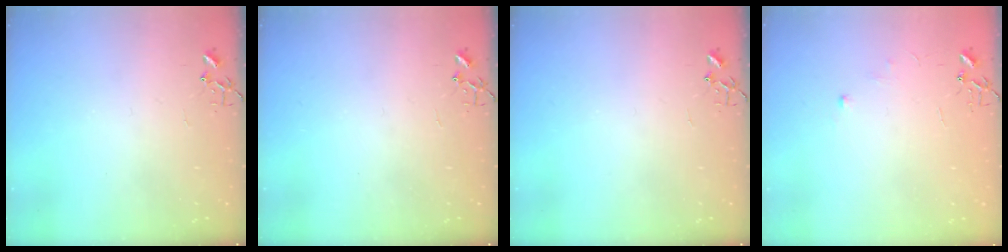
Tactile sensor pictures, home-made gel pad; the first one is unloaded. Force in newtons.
{"total": 0.0}
{"total": 0.0}
{"total": 4.7, "press": 4.6, "slide": 0.6}